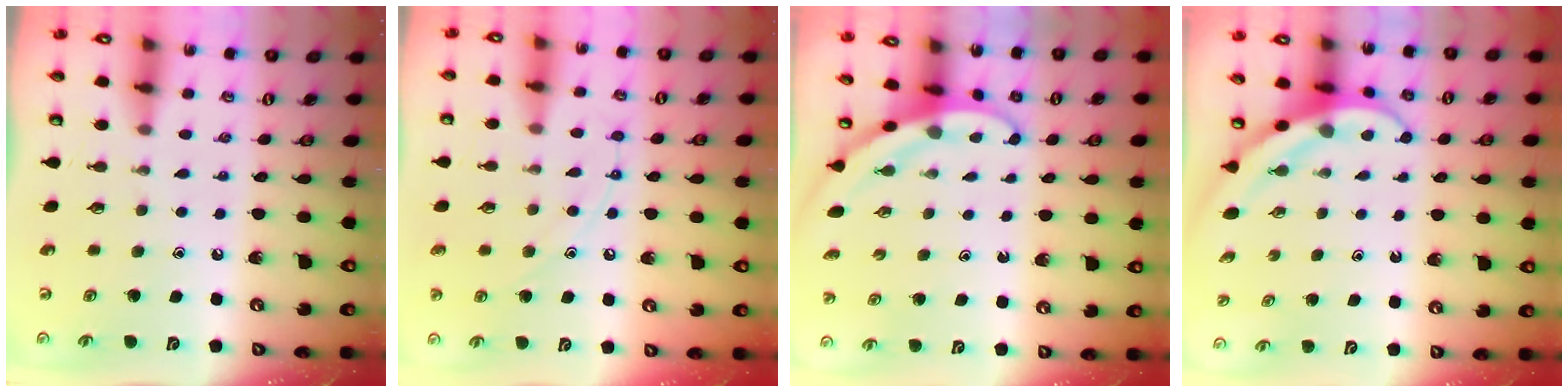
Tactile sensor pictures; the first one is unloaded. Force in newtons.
{"total": 9.0, "press": 9.0, "slide": 0.8}
{"total": 3.1, "press": 3.1, "slide": 0.1}
{"total": 4.0, "press": 4.0, "slide": 0.4}